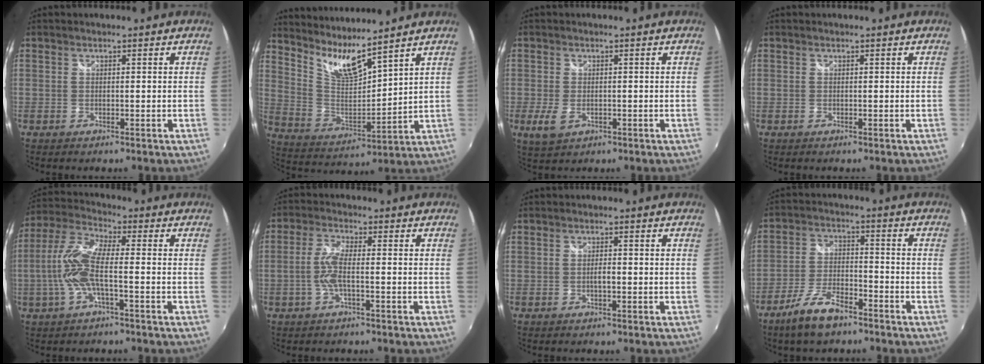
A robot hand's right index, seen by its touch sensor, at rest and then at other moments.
{"total": 9.5, "force": [8.3, 0.4, 4.6], "torque": [-0.086, -0.024, 0.165]}
{"total": 4.1, "force": [-1.4, 2.5, 3.0], "torque": [-0.066, -0.011, -0.022]}
{"total": 0.0}
{"total": 10.9, "force": [-2.2, 2.5, 10.3], "torque": [-0.226, 0.004, -0.045]}
{"total": 5.1, "force": [-1.3, 0.9, 4.9], "torque": [-0.107, 0.004, -0.025]}
{"total": 1.5, "force": [-0.4, 0.5, 1.4], "torque": [-0.024, 0.000, -0.008]}
{"total": 9.3, "force": [-6.7, 3.3, 5.6], "torque": [-0.125, -0.003, -0.124]}